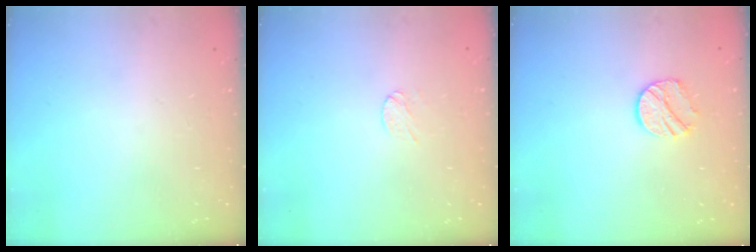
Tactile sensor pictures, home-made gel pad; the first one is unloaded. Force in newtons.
{"total": 3.0, "press": 3.0, "slide": 0.2}
{"total": 8.7, "press": 8.7, "slide": 0.2}